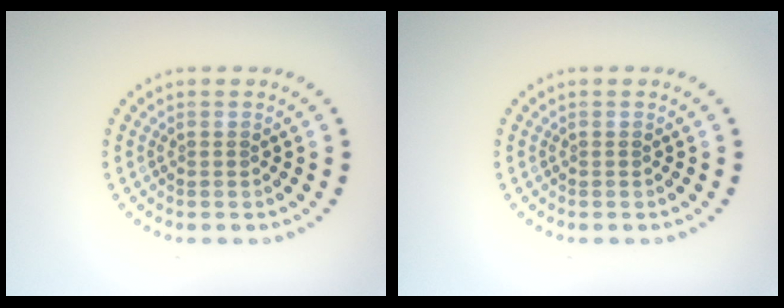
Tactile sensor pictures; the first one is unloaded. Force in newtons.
{"total": 0.0}